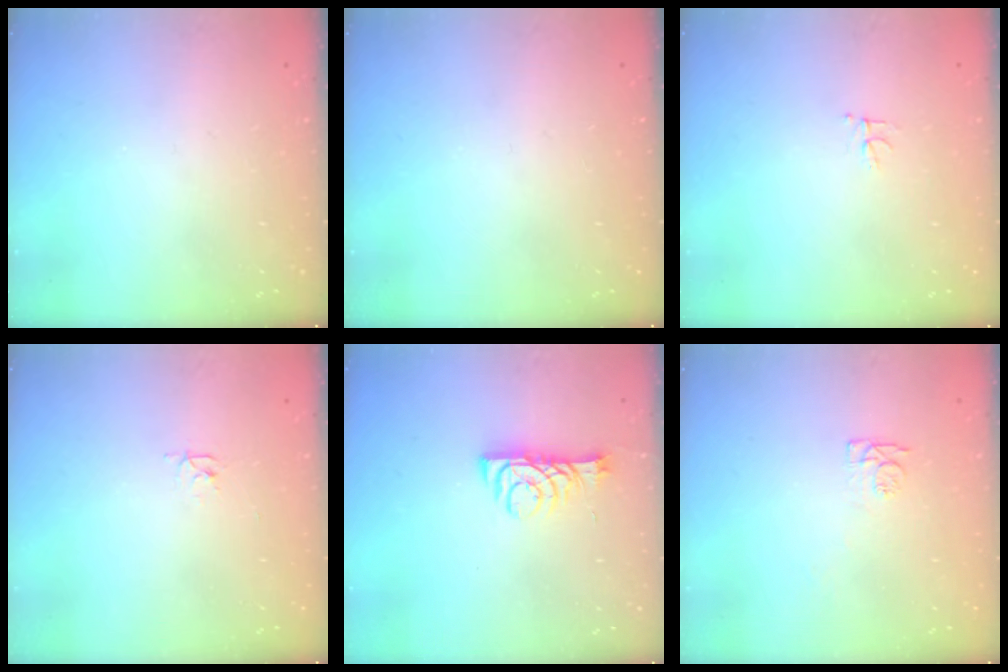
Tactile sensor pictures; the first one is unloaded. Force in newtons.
{"total": 0.0}
{"total": 2.8, "press": 2.8, "slide": 0.2}
{"total": 2.4, "press": 2.4, "slide": 0.3}
{"total": 8.1, "press": 8.1, "slide": 0.1}
{"total": 4.5, "press": 4.4, "slide": 0.8}